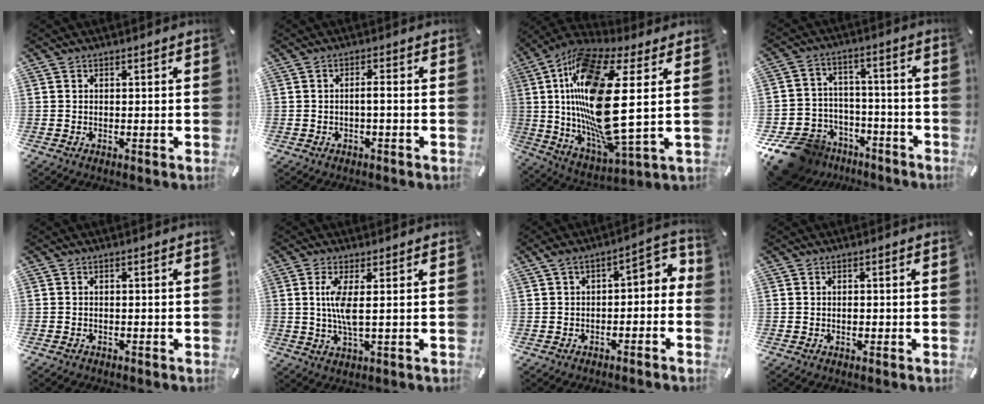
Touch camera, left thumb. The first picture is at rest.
{"total": 2.7, "force": [-1.0, 0.5, 2.5], "torque": [-0.044, 0.005, -0.019]}
{"total": 24.4, "force": [4.5, 7.5, 22.8], "torque": [-0.488, -0.036, 0.063]}
{"total": 13.2, "force": [-9.1, 9.0, 3.3], "torque": [-0.058, 0.064, -0.155]}
{"total": 0.8, "force": [-0.6, 0.5, 0.3], "torque": [-0.006, 0.001, -0.014]}
{"total": 6.7, "force": [0.7, 1.3, 6.5], "torque": [-0.145, -0.012, 0.004]}
{"total": 5.5, "force": [-0.8, 3.4, 4.2], "torque": [-0.061, 0.011, -0.021]}
{"total": 0.9, "force": [-0.2, 0.6, 0.6], "torque": [-0.013, 0.001, -0.006]}